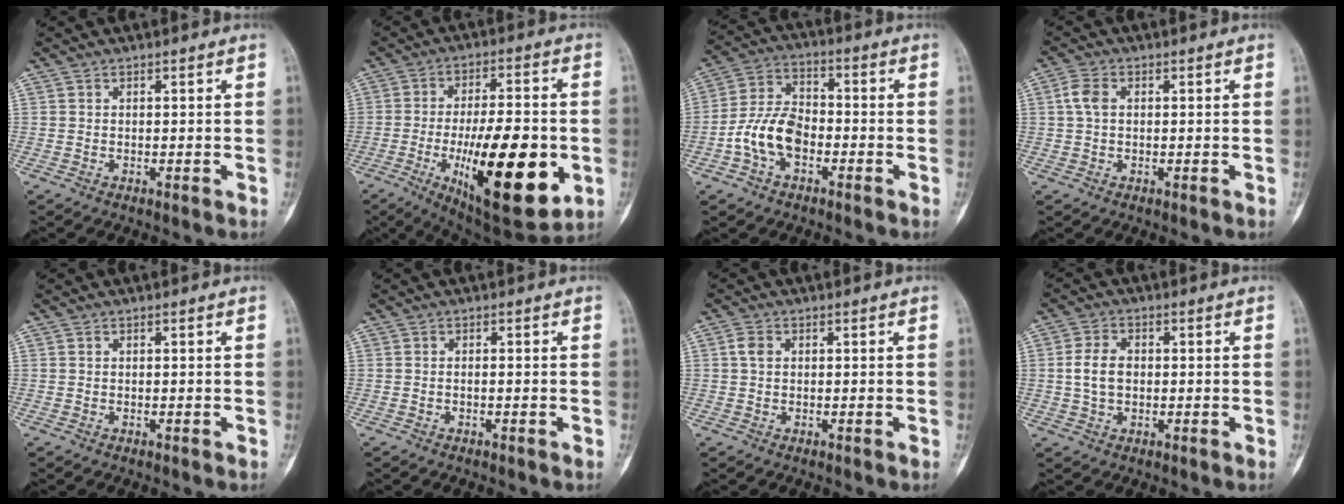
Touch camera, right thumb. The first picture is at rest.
{"total": 23.8, "force": [-5.8, 8.5, 21.5], "torque": [-0.326, -0.005, -0.071]}
{"total": 10.2, "force": [-3.3, 6.3, 7.3], "torque": [-0.137, 0.035, -0.069]}
{"total": 3.3, "force": [0.5, 2.1, 2.5], "torque": [-0.055, 0.009, 0.007]}
{"total": 0.0}
{"total": 0.6, "force": [-0.2, 0.2, 0.5], "torque": [-0.013, 0.003, -0.003]}
{"total": 2.0, "force": [0.3, 1.4, 1.3], "torque": [-0.022, 0.004, 0.004]}
{"total": 5.3, "force": [0.1, 3.6, 4.0], "torque": [-0.075, 0.008, -0.001]}